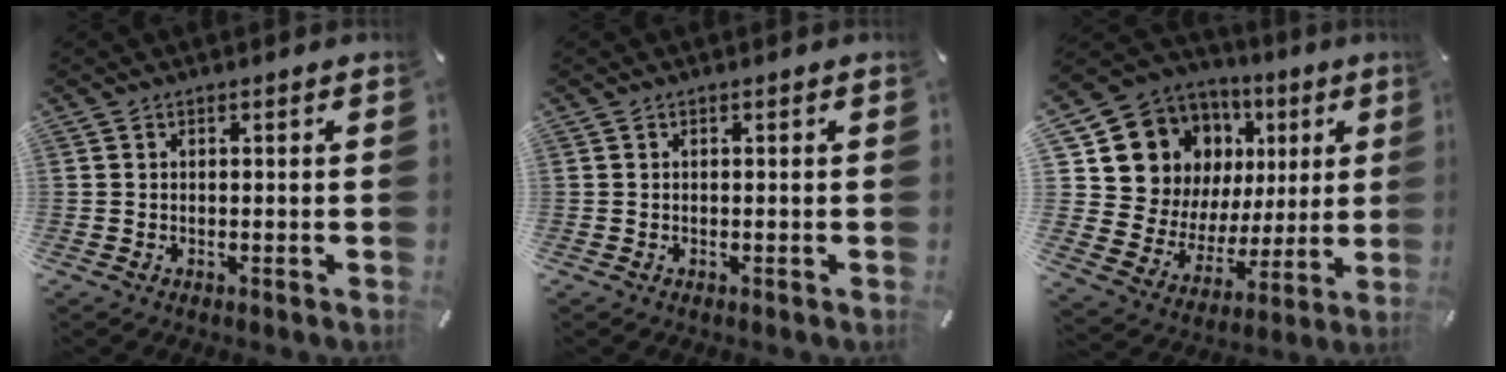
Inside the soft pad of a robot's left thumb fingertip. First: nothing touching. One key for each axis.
{"total": 0.0}
{"total": 14.3, "fx": 6.8, "fy": 12.0, "fz": 3.8, "tx": -0.076, "ty": -0.057, "tz": 0.146}